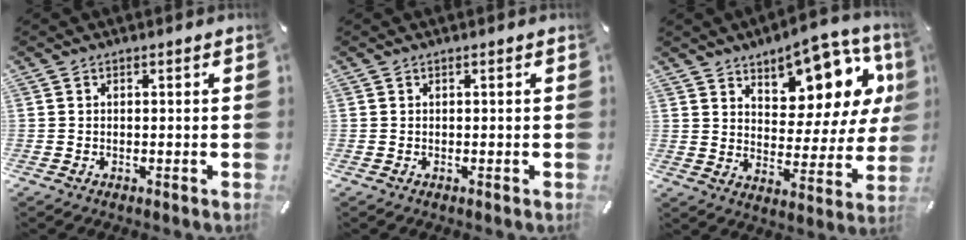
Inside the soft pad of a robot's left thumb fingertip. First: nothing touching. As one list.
[{"total": 0.0}, {"total": 13.3, "force": [9.3, 7.0, 6.3], "torque": [-0.076, -0.086, 0.161]}]